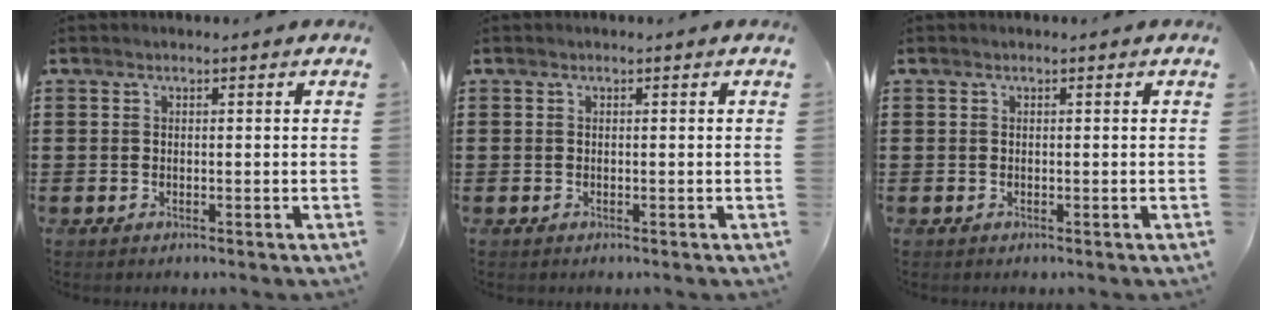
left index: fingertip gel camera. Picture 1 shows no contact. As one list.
[{"total": 0.0}, {"total": 0.0}]